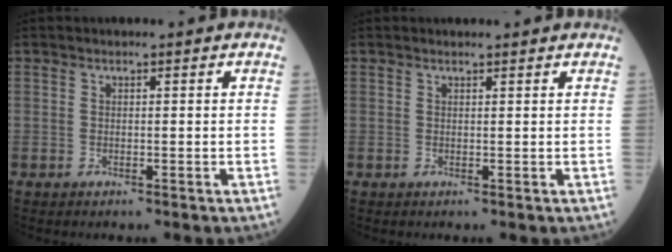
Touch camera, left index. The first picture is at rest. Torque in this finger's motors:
{"motor_torque": [-0.09, -0.56, -0.52, 0.01]}